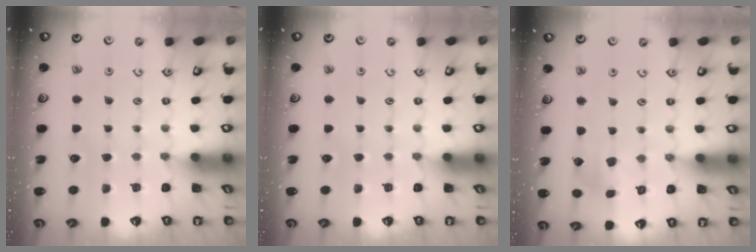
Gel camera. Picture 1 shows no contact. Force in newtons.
{"total": 0.0}
{"total": 2.9, "press": 2.9, "slide": 0.1}